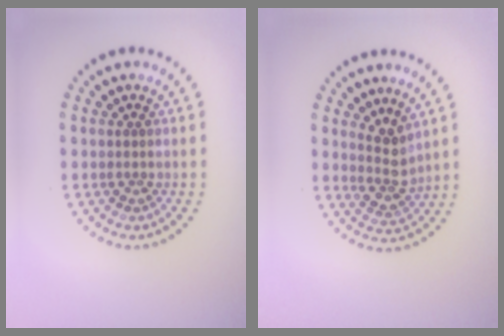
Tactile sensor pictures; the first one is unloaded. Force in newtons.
{"total": 2.7, "press": 2.1, "slide": 1.7}